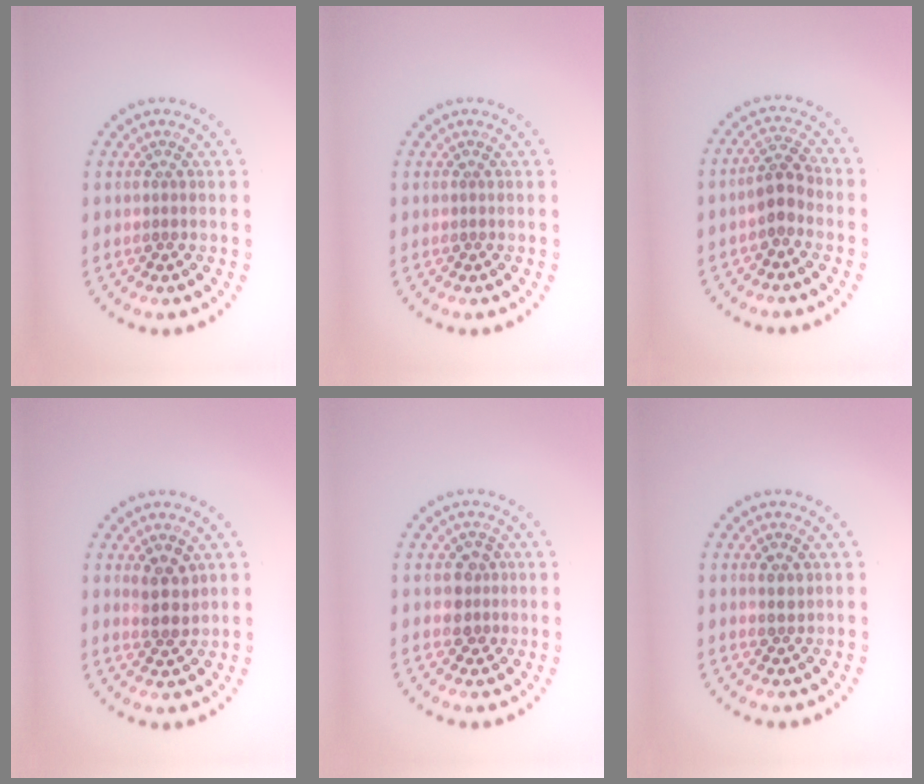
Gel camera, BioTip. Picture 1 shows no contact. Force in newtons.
{"total": 0.0}
{"total": 2.4, "press": 2.3, "slide": 0.8}
{"total": 2.5, "press": 2.3, "slide": 0.8}
{"total": 2.1, "press": 2.0, "slide": 0.8}
{"total": 1.2, "press": 1.1, "slide": 0.5}